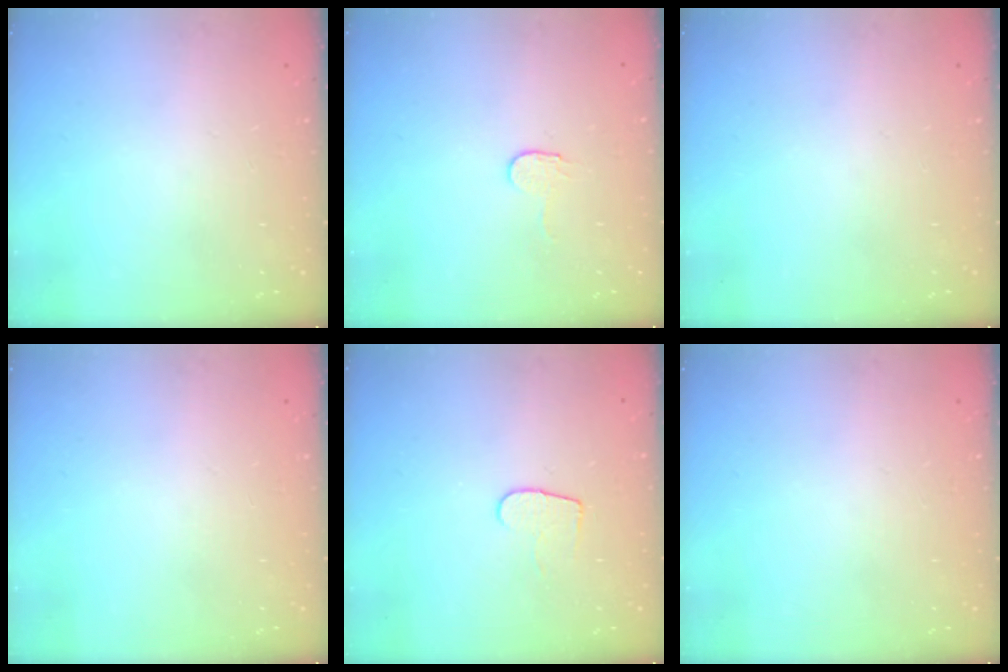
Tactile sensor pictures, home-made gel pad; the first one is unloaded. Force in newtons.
{"total": 2.9, "press": 2.9, "slide": 0.3}
{"total": 0.0}
{"total": 0.0}
{"total": 6.3, "press": 6.3, "slide": 0.6}
{"total": 0.0}